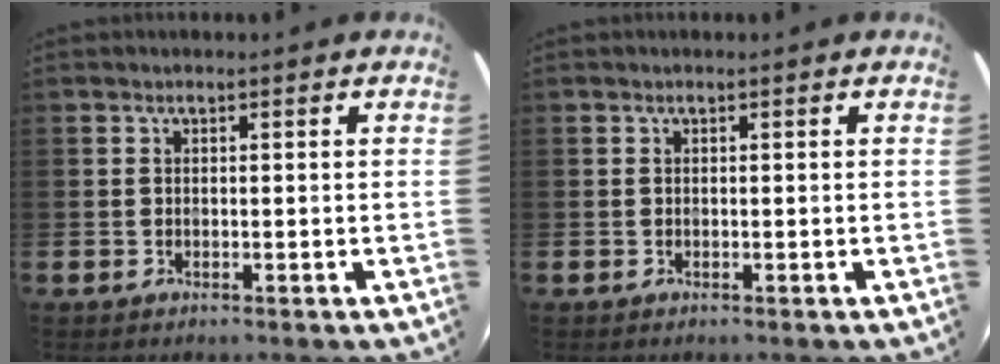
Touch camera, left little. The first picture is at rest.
{"total": 0.0}